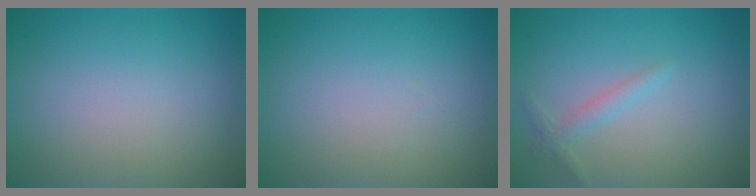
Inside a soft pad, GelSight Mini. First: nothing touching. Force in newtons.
{"total": 0.0}
{"total": 1.4, "press": 1.4, "slide": 0.1}